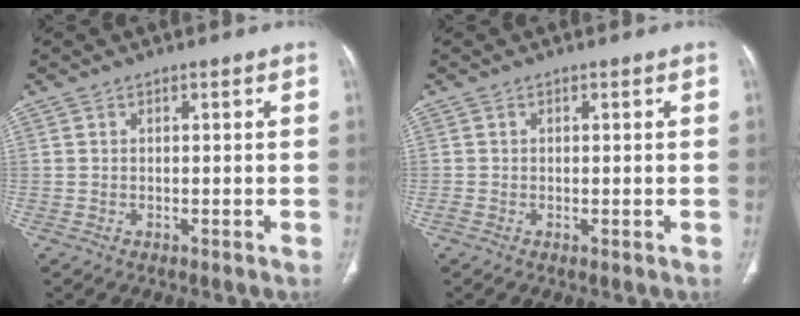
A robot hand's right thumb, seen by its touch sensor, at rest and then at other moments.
{"total": 1.1, "force": [-0.5, 0.5, 0.9], "torque": [-0.017, -0.002, -0.009]}